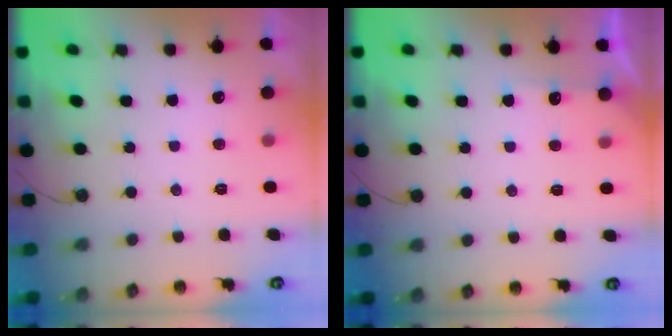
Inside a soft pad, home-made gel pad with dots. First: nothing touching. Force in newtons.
{"total": 3.8, "press": 3.8, "slide": 0.4}